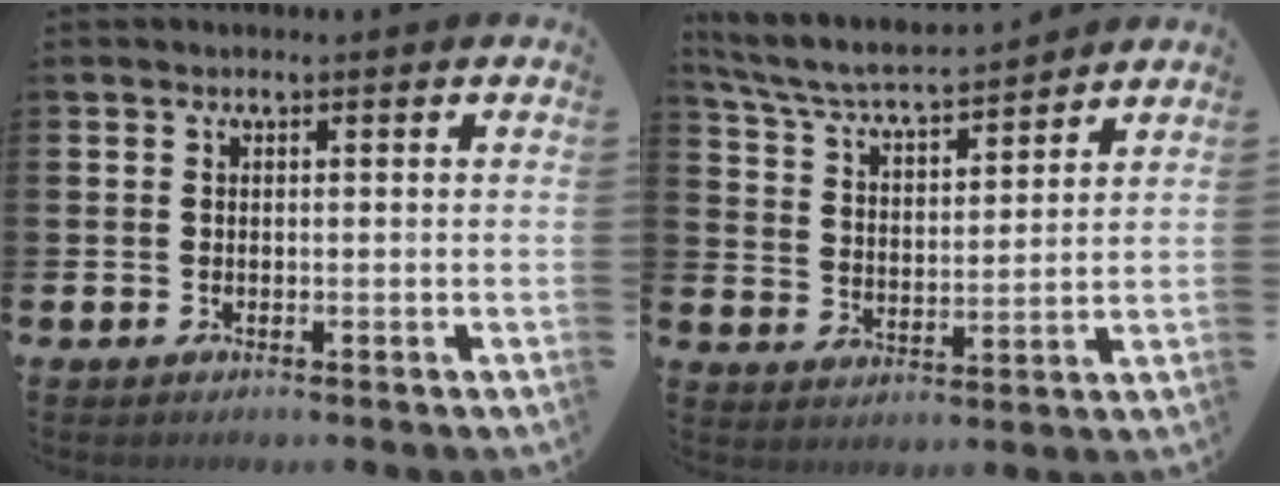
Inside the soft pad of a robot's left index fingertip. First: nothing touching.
{"total": 6.1, "force": [5.7, 0.7, 2.0], "torque": [-0.065, -0.042, 0.095]}